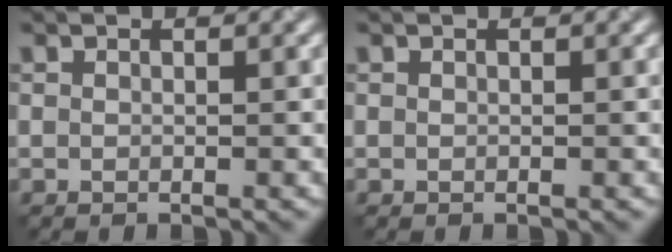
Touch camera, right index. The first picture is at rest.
{"total": 0.0}